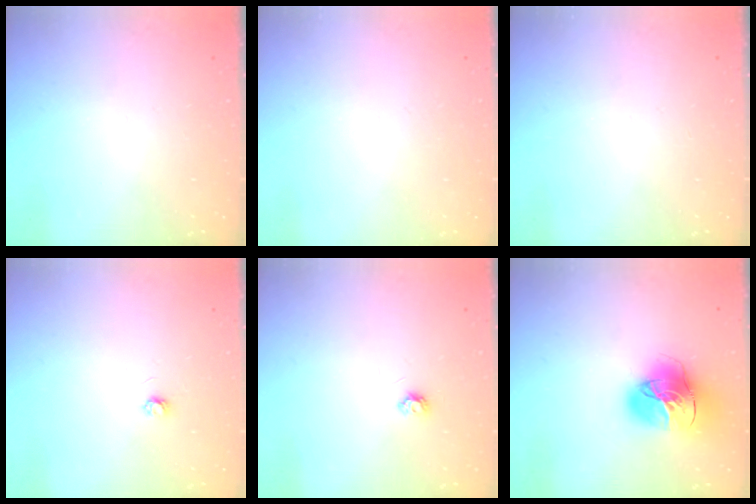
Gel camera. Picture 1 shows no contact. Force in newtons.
{"total": 0.8, "press": 0.8, "slide": 0.0}
{"total": 0.0}
{"total": 2.9, "press": 2.9, "slide": 0.3}
{"total": 3.9, "press": 3.8, "slide": 0.6}
{"total": 20.1, "press": 20.0, "slide": 2.1}